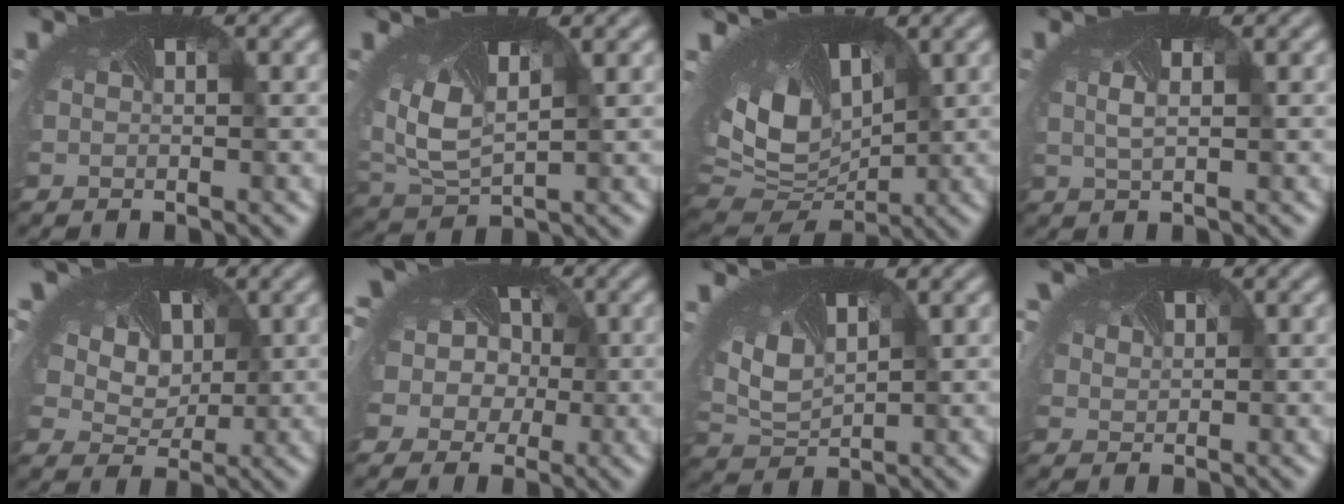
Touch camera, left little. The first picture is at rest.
{"total": 6.6, "force": [1.9, 4.1, 4.8], "torque": [-0.126, -0.007, 0.048]}
{"total": 11.8, "force": [3.3, 7.7, 8.3], "torque": [-0.201, -0.002, 0.079]}
{"total": 0.9, "force": [0.1, 0.1, 0.9], "torque": [-0.032, -0.013, 0.009]}
{"total": 12.3, "force": [4.9, 8.1, 7.8], "torque": [-0.159, 0.026, 0.064]}
{"total": 14.0, "force": [3.2, 10.7, 8.5], "torque": [-0.180, 0.013, 0.028]}
{"total": 5.4, "force": [2.0, 3.3, 3.8], "torque": [-0.106, -0.002, 0.052]}
{"total": 3.5, "force": [2.2, 2.1, 1.7], "torque": [-0.062, 0.004, 0.038]}